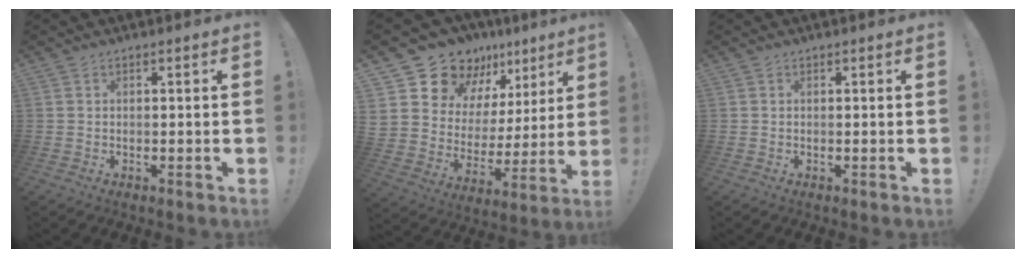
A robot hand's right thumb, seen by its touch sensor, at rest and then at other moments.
{"total": 17.2, "force": [13.8, 9.3, 4.6], "torque": [-0.077, -0.111, 0.273]}
{"total": 0.0}